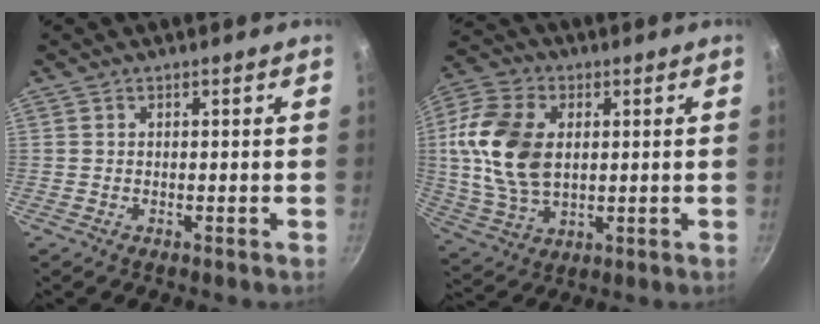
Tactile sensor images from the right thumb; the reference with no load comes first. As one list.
[{"total": 16.8, "force": [1.9, 11.2, 12.4], "torque": [-0.230, 0.001, 0.036]}]